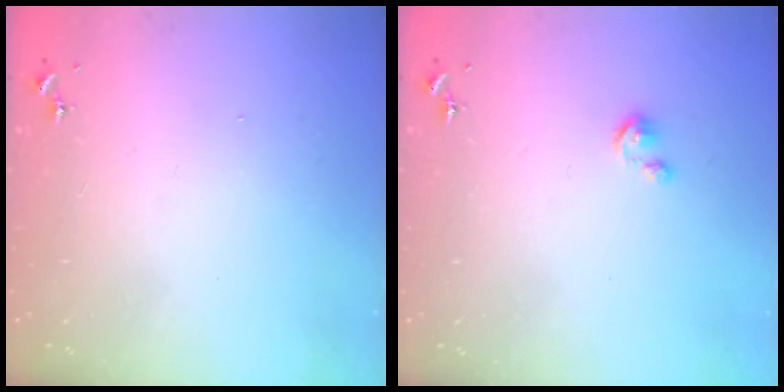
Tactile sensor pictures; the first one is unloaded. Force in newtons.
{"total": 2.6, "press": 2.6, "slide": 0.3}